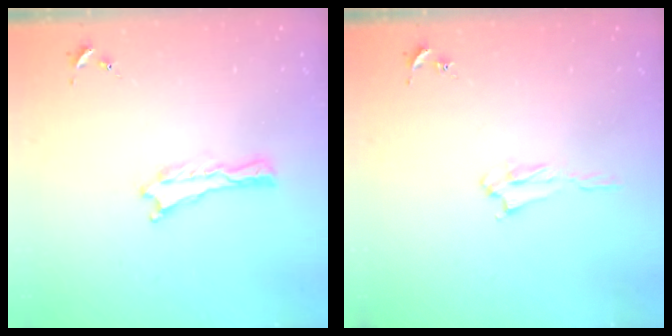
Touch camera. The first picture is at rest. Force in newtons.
{"total": 2.1, "press": 2.0, "slide": 0.3}